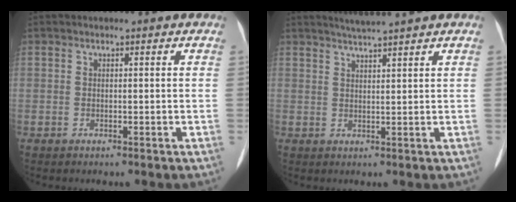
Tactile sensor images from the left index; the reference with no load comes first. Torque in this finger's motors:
{"motor_torque": [0.09, -0.08, 0.02, 0.03]}